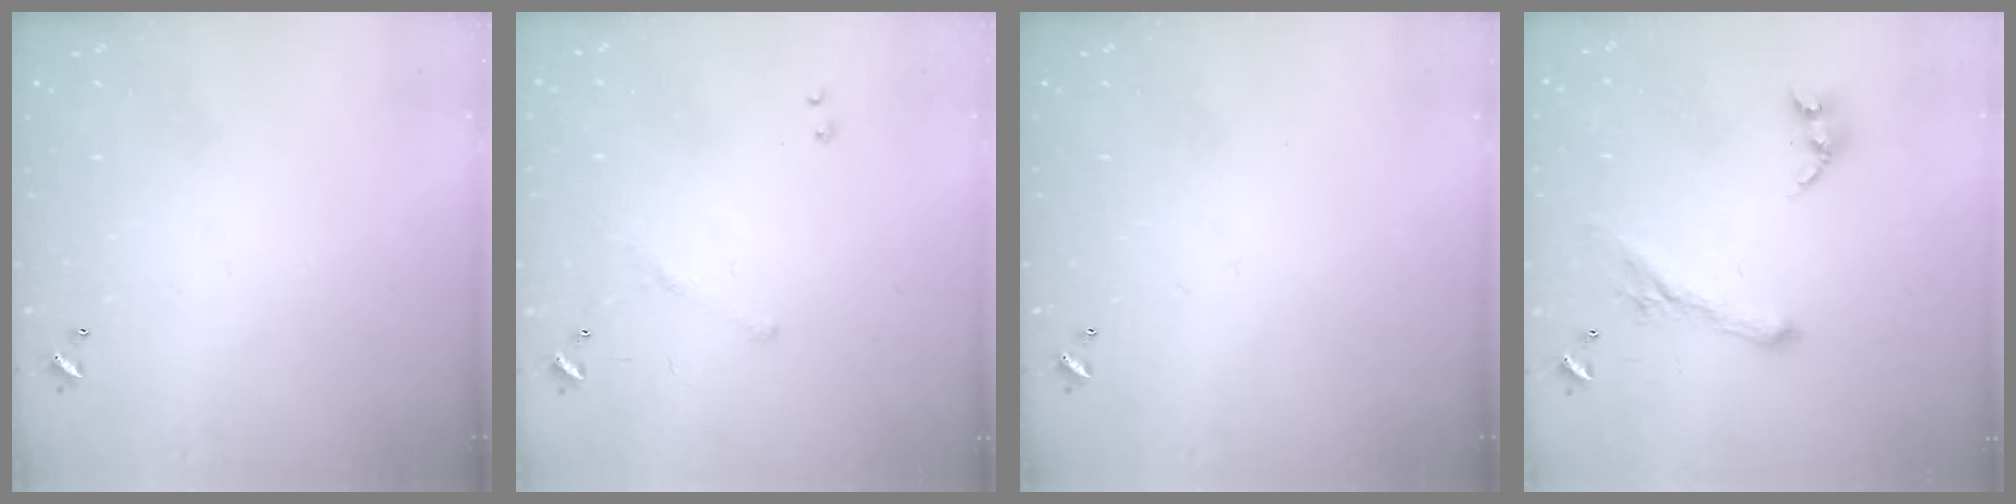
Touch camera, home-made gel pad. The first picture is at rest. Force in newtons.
{"total": 7.9, "press": 7.9, "slide": 0.7}
{"total": 0.0}
{"total": 0.8, "press": 0.8, "slide": 0.2}